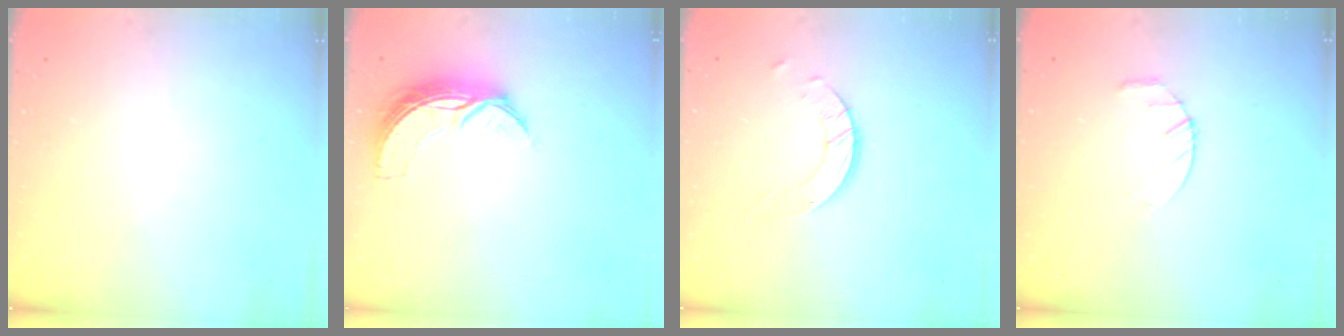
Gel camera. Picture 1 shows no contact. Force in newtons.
{"total": 7.9, "press": 7.9, "slide": 0.5}
{"total": 5.9, "press": 5.9, "slide": 0.5}
{"total": 3.2, "press": 3.2, "slide": 0.5}